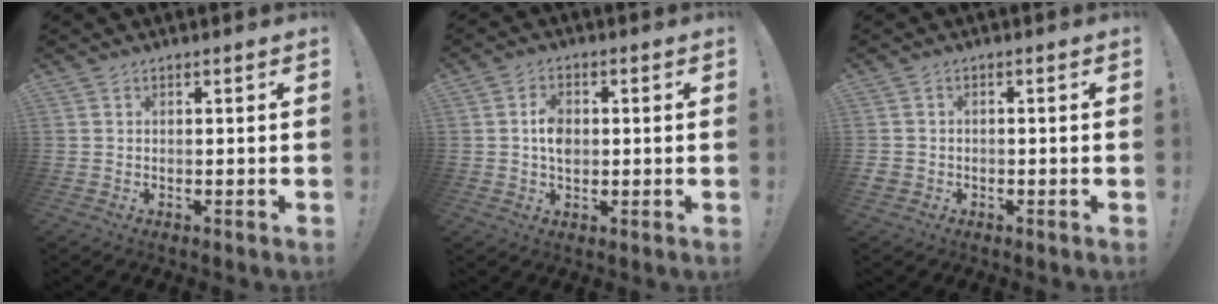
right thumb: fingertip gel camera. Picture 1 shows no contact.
{"total": 5.7, "force": [0.2, 4.0, 4.0], "torque": [-0.054, 0.005, 0.003]}
{"total": 2.0, "force": [-0.7, 1.8, 0.6], "torque": [-0.008, 0.002, -0.012]}